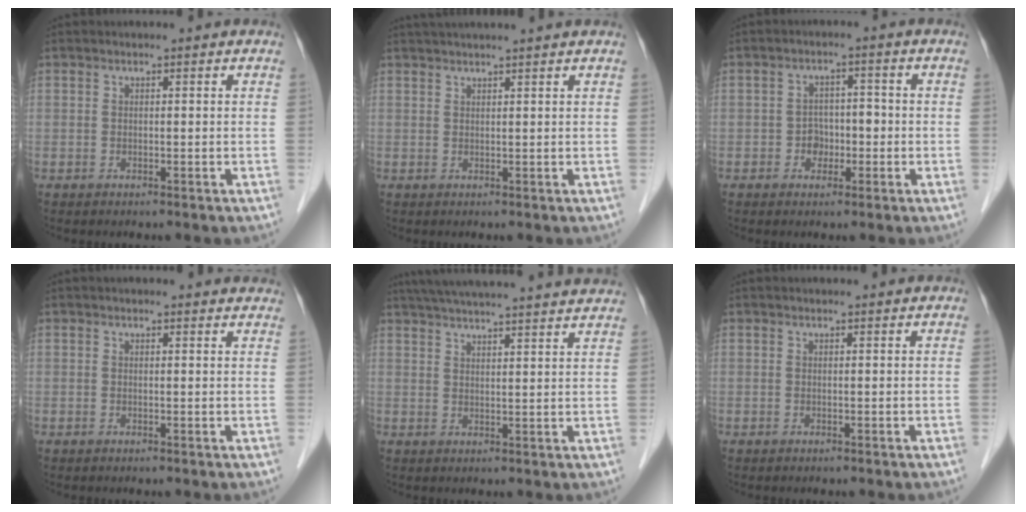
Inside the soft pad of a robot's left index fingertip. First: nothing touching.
{"total": 6.5, "force": [5.7, -0.9, 3.0], "torque": [-0.039, 0.033, 0.077]}
{"total": 3.4, "force": [-1.2, 2.7, 1.8], "torque": [-0.026, 0.013, -0.019]}
{"total": 5.8, "force": [5.4, 1.0, 1.7], "torque": [-0.012, 0.014, 0.047]}
{"total": 22.8, "force": [20.9, 0.6, 9.0], "torque": [-0.150, 0.013, 0.274]}
{"total": 1.3, "force": [1.3, 0.1, 0.3], "torque": [-0.007, 0.012, 0.018]}